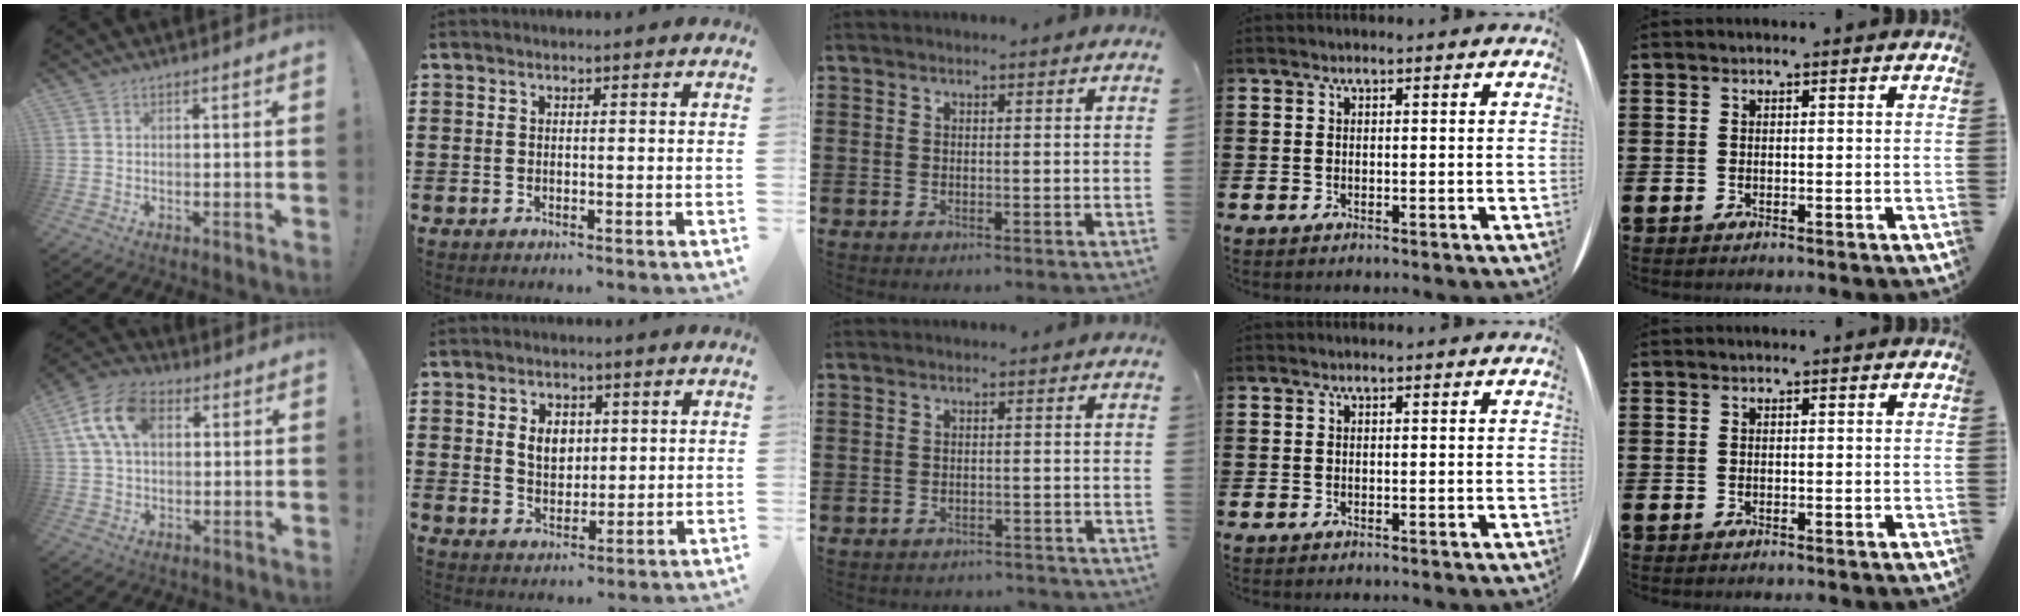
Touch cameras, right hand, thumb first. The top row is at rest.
{"thumb": {"total": 13.4, "force": [3.8, 8.7, 9.4], "torque": [-0.172, 0.010, 0.074]}, "index": {"total": 4.6, "force": [1.2, 3.5, 2.8], "torque": [-0.058, 0.009, 0.017]}, "middle": {"total": 1.6, "force": [-1.5, 0.2, -0.1], "torque": [-0.004, 0.002, -0.035]}}